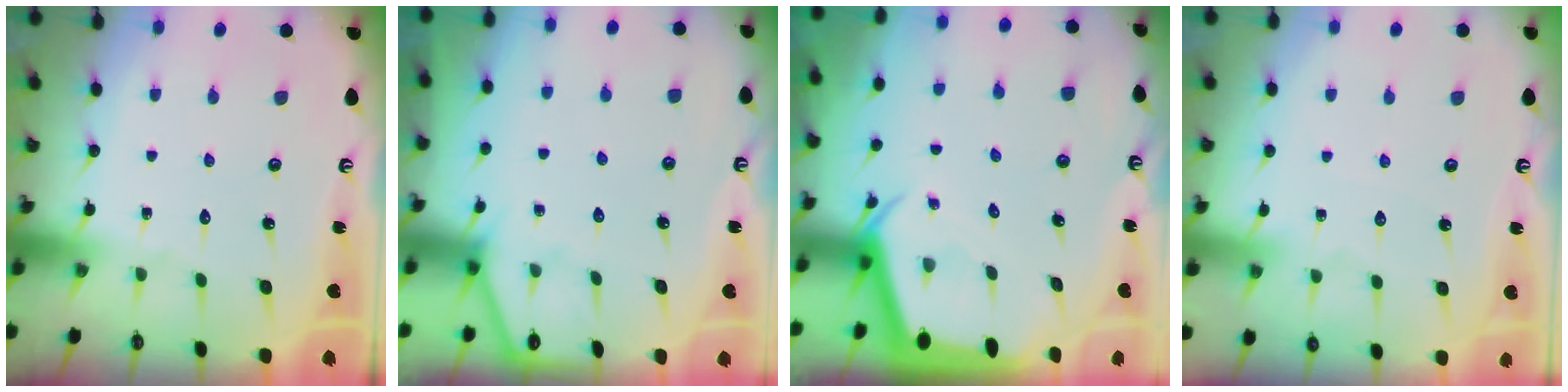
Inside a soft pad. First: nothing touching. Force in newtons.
{"total": 1.5, "press": 1.5, "slide": 0.2}
{"total": 2.6, "press": 2.6, "slide": 0.2}
{"total": 2.8, "press": 2.8, "slide": 0.5}